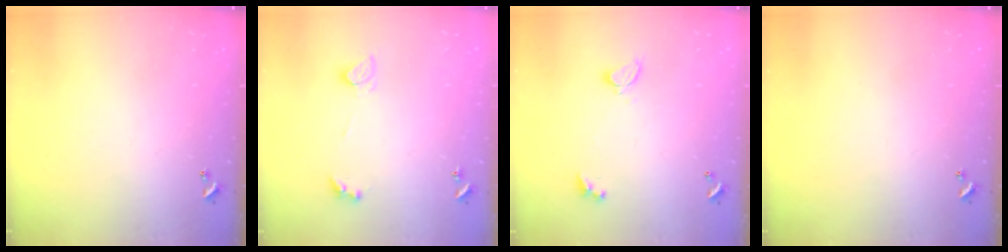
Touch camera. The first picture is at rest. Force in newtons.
{"total": 2.4, "press": 2.3, "slide": 0.6}
{"total": 1.7, "press": 1.7, "slide": 0.3}
{"total": 0.0}